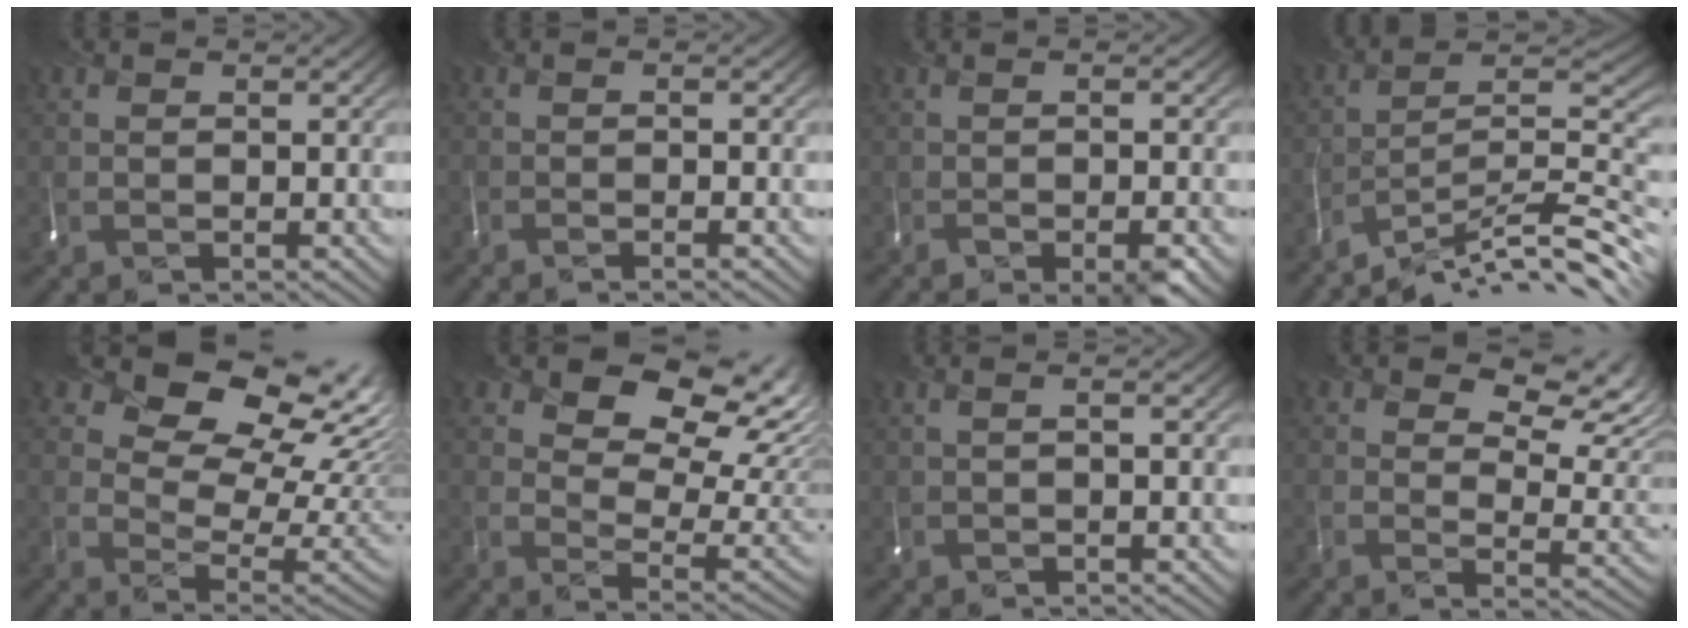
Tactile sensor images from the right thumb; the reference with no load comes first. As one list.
[{"total": 1.6, "force": [-1.3, -0.8, -0.1], "torque": [0.016, -0.011, -0.035]}, {"total": 5.2, "force": [-3.2, 0.8, 3.9], "torque": [-0.038, -0.017, -0.048]}, {"total": 12.0, "force": [-9.9, 1.1, 6.7], "torque": [-0.089, 0.011, -0.176]}, {"total": 14.4, "force": [8.4, 8.4, 8.1], "torque": [-0.112, 0.015, 0.127]}, {"total": 10.7, "force": [5.8, 5.7, 7.0], "torque": [-0.098, -0.006, 0.088]}, {"total": 0.7, "force": [-0.2, -0.5, 0.4], "torque": [0.011, 0.002, -0.015]}, {"total": 7.5, "force": [4.6, 3.3, 4.9], "torque": [-0.070, -0.011, 0.069]}]